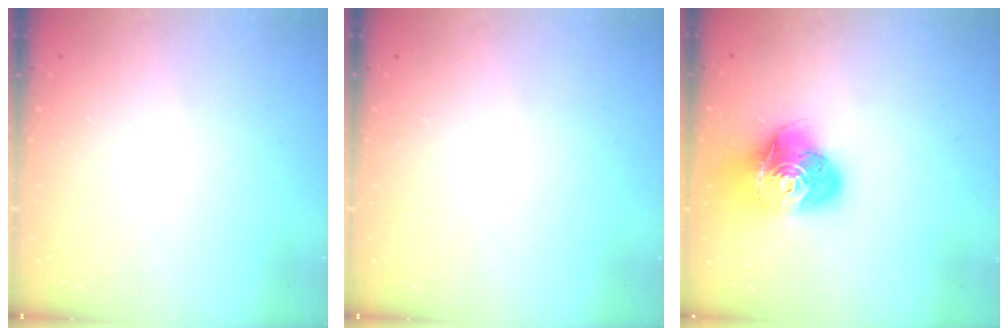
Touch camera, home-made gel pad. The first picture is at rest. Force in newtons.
{"total": 0.0}
{"total": 16.4, "press": 16.3, "slide": 1.8}